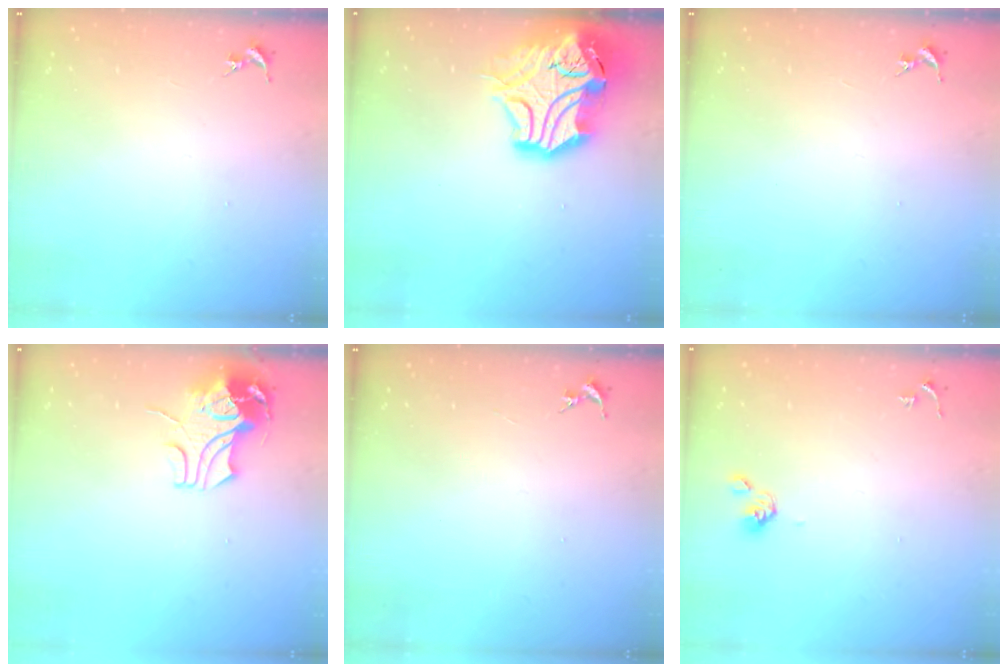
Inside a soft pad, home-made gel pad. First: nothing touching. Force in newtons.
{"total": 19.5, "press": 19.3, "slide": 2.9}
{"total": 0.0}
{"total": 9.2, "press": 9.1, "slide": 1.2}
{"total": 0.0}
{"total": 5.1, "press": 4.9, "slide": 1.4}